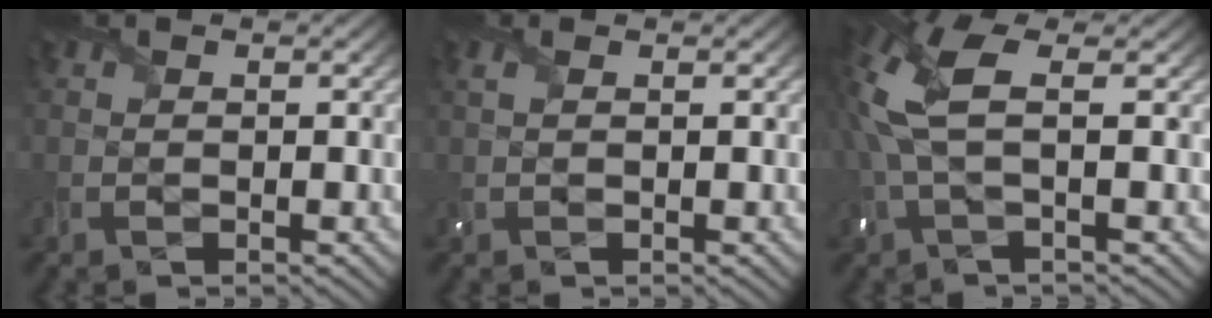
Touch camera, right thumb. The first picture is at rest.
{"total": 1.1, "force": [0.6, 0.5, 0.9], "torque": [-0.028, 0.005, 0.011]}
{"total": 8.4, "force": [1.9, 2.7, 7.7], "torque": [-0.196, 0.009, 0.032]}